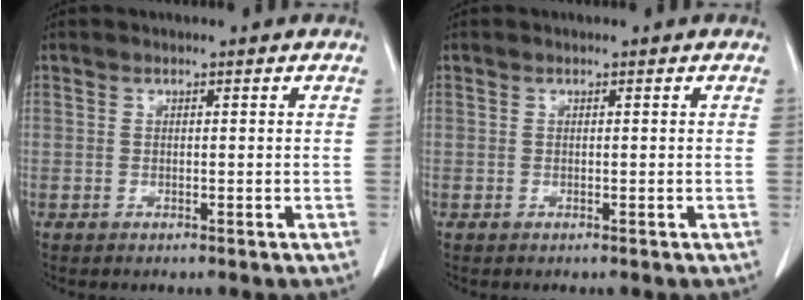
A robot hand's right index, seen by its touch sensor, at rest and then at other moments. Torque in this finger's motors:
{"motor_torque": [0.00, 0.00, 0.00, 0.00]}